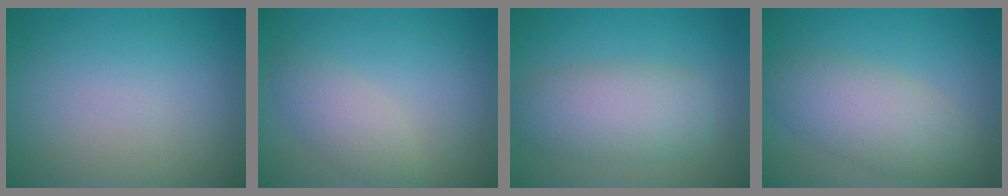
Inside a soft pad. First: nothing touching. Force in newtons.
{"total": 2.8, "press": 2.8, "slide": 0.1}
{"total": 5.4, "press": 5.4, "slide": 0.2}
{"total": 5.5, "press": 5.5, "slide": 0.2}